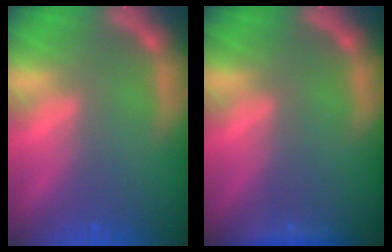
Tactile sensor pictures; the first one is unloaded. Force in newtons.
{"total": 1.4}